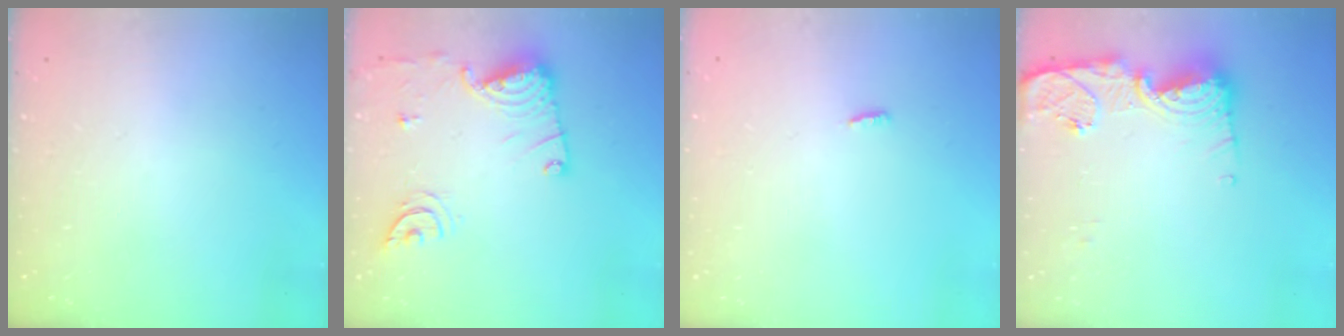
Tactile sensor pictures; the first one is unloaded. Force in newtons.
{"total": 14.2, "press": 14.2, "slide": 1.4}
{"total": 2.8, "press": 2.7, "slide": 0.8}
{"total": 13.5, "press": 13.4, "slide": 1.3}